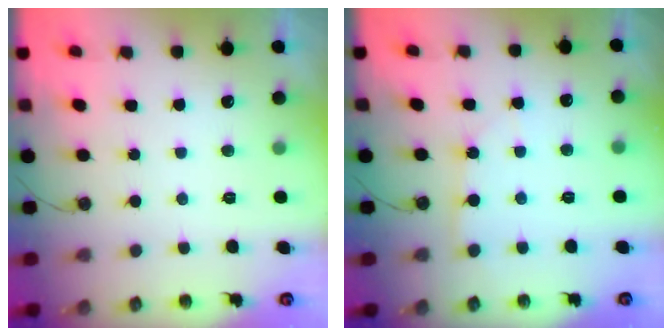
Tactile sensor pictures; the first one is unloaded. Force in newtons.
{"total": 5.7, "press": 5.7, "slide": 0.5}